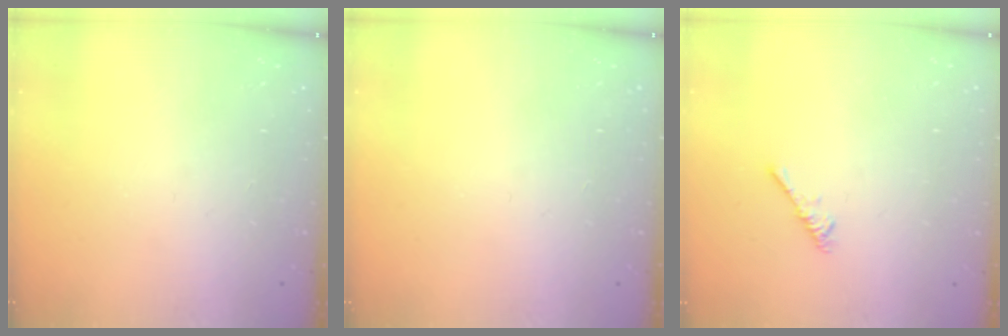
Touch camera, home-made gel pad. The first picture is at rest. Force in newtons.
{"total": 0.0}
{"total": 2.2, "press": 2.1, "slide": 0.5}